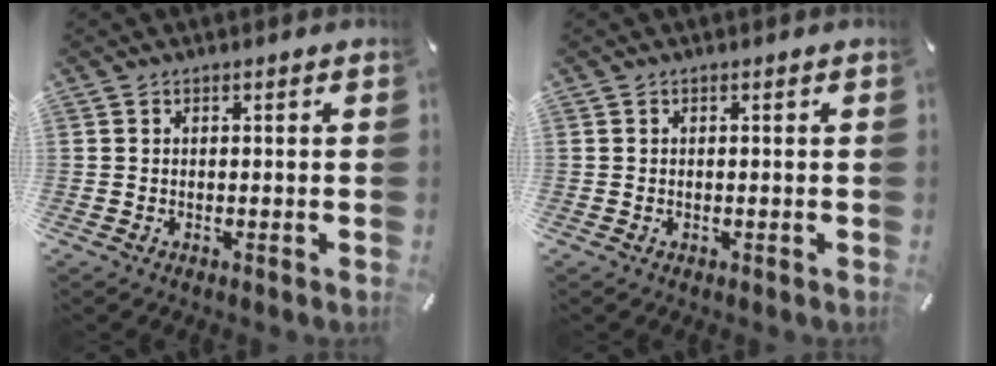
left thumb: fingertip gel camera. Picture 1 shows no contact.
{"total": 0.0}